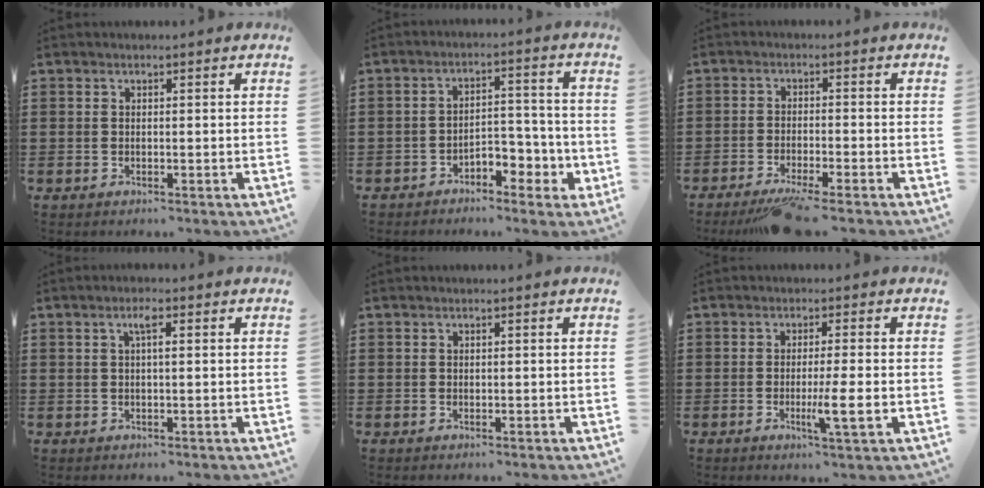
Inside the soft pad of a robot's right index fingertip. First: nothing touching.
{"total": 4.3, "force": [-2.7, 2.6, 2.1], "torque": [-0.041, 0.014, -0.053]}
{"total": 3.8, "force": [-3.2, -0.4, 1.9], "torque": [-0.031, -0.010, -0.059]}
{"total": 2.1, "force": [0.6, 0.4, 1.9], "torque": [-0.039, 0.006, 0.008]}
{"total": 0.0}
{"total": 5.0, "force": [-1.3, -0.2, 4.8], "torque": [-0.080, -0.013, -0.022]}